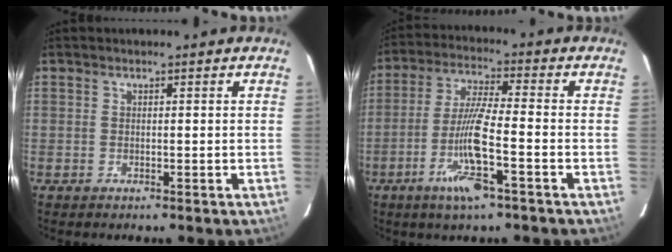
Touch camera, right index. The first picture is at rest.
{"total": 10.2, "force": [-4.2, 0.2, 9.3], "torque": [-0.184, -0.009, -0.081]}